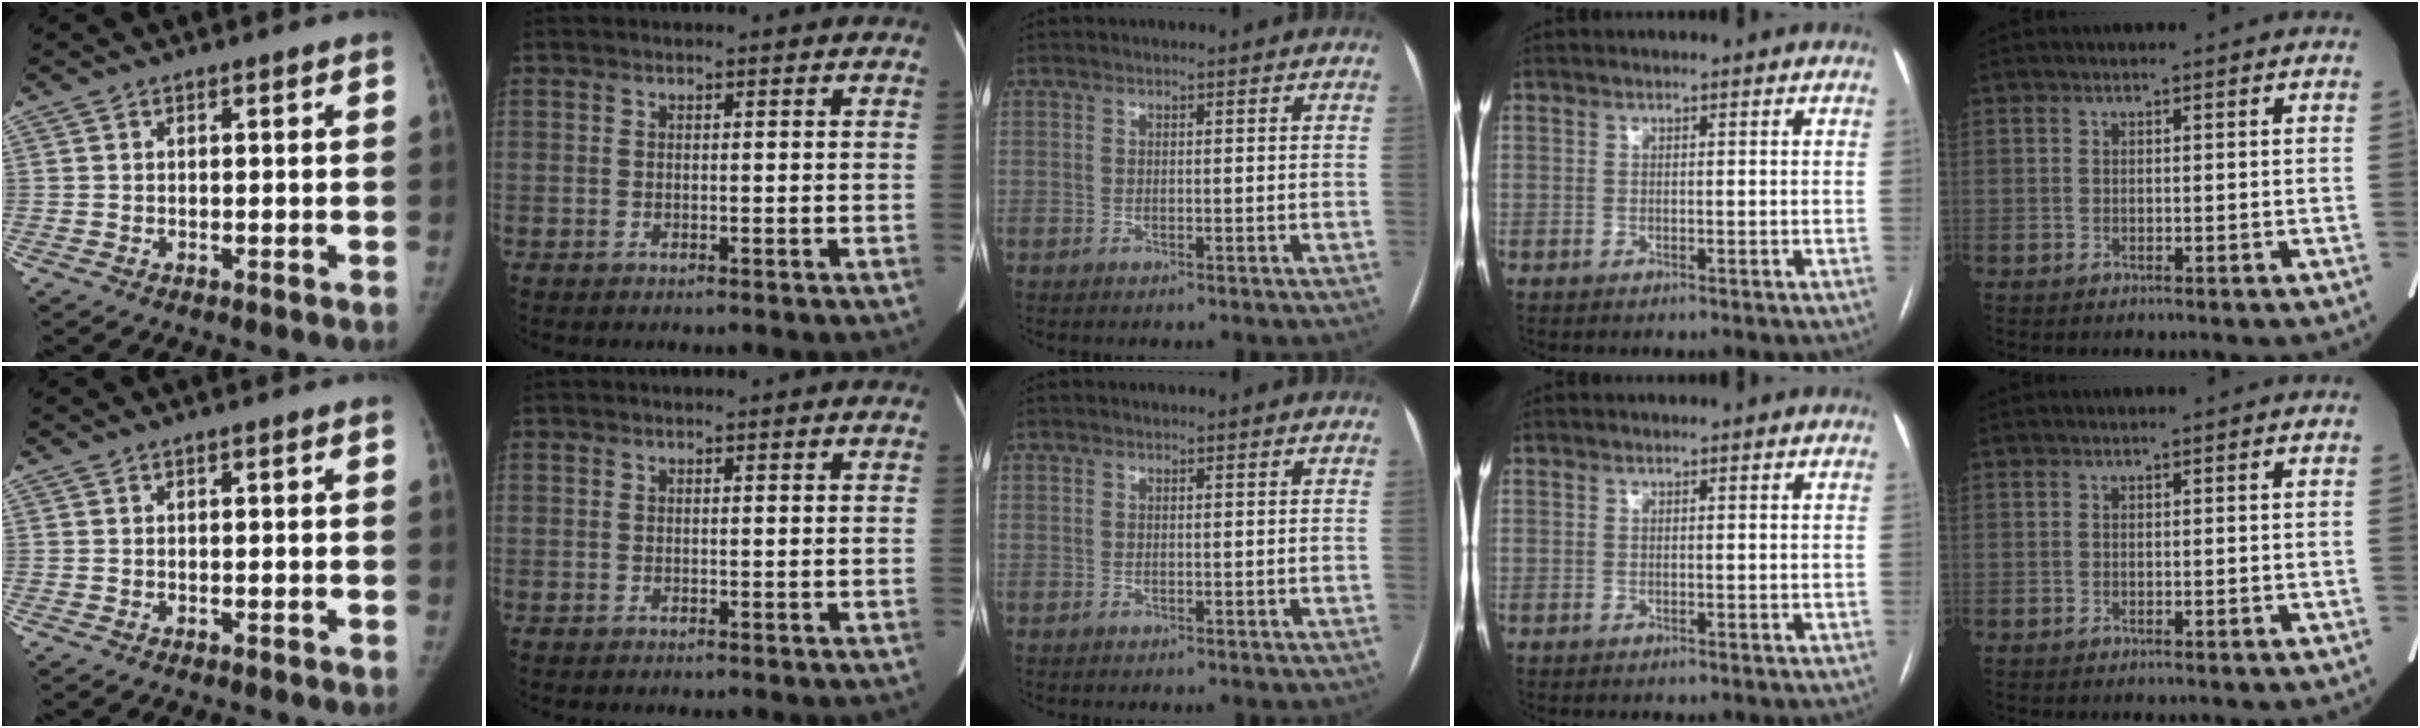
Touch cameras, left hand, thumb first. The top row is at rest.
{}